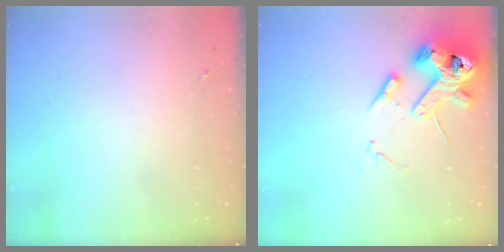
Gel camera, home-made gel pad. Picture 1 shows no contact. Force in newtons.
{"total": 15.6, "press": 15.4, "slide": 2.3}